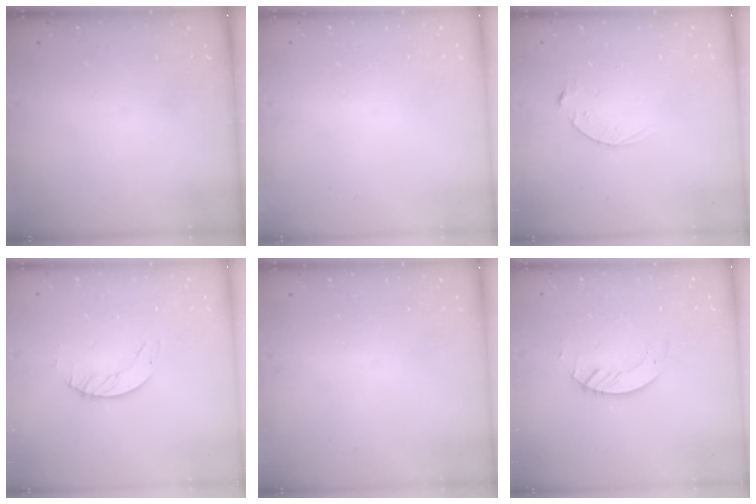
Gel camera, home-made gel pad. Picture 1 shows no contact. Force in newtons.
{"total": 0.0}
{"total": 2.5, "press": 2.5, "slide": 0.4}
{"total": 1.2, "press": 1.2, "slide": 0.2}
{"total": 0.0}
{"total": 2.8, "press": 2.8, "slide": 0.3}